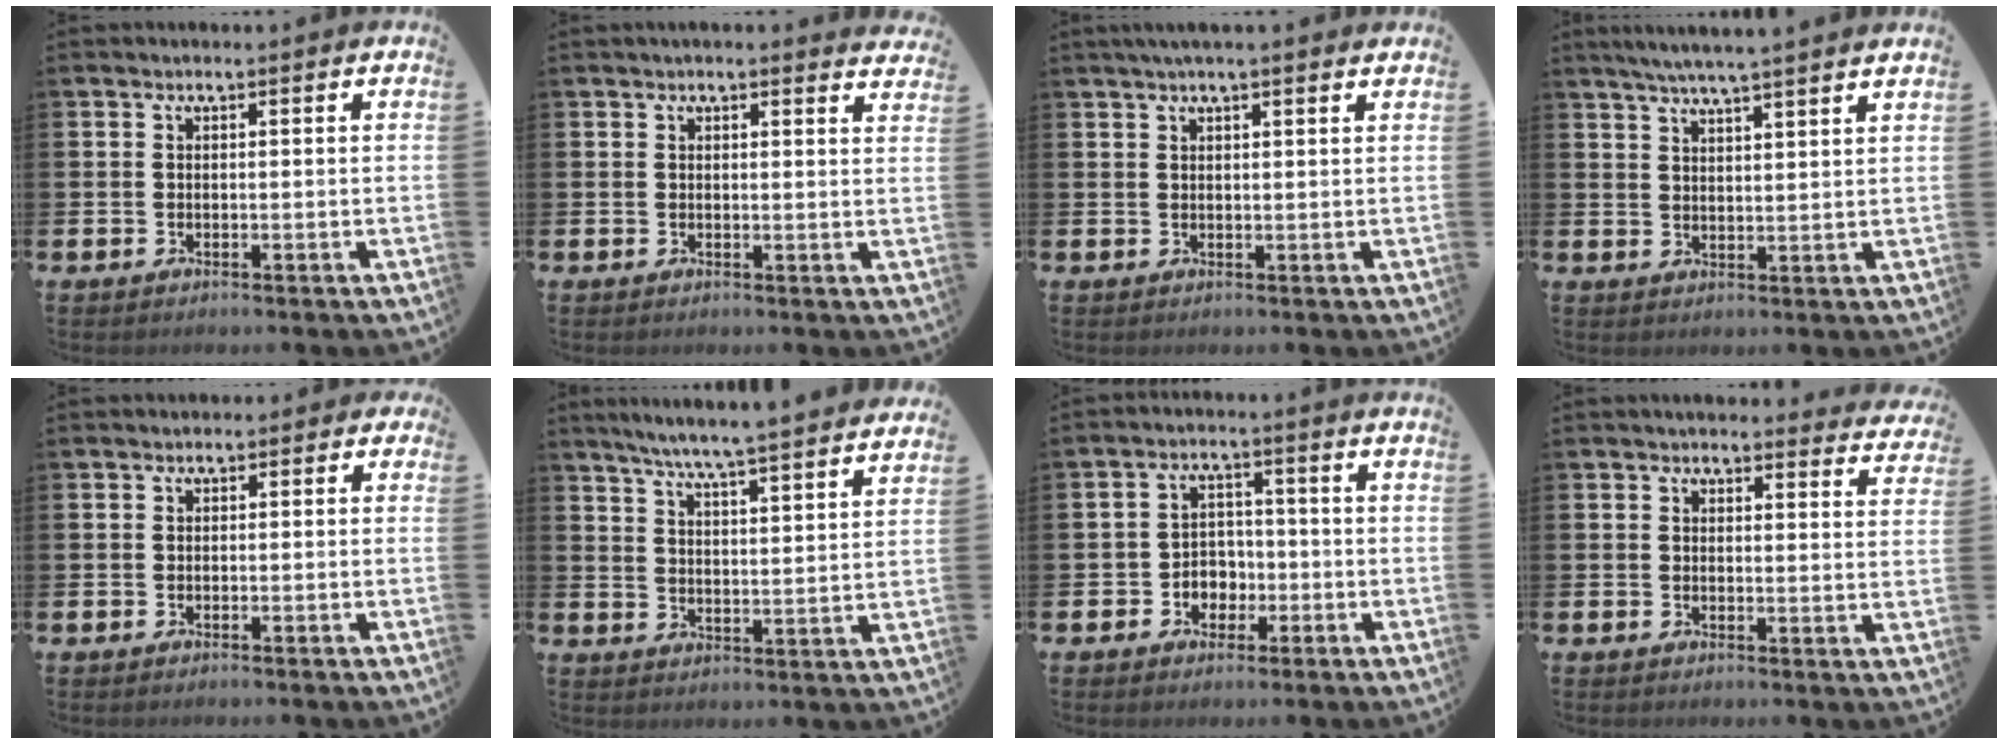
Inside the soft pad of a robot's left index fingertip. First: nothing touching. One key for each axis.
{"total": 1.7, "fx": 1.7, "fy": 0.0, "fz": 0.1, "tx": -0.003, "ty": -0.007, "tz": 0.030}
{"total": 2.4, "fx": 2.1, "fy": 0.0, "fz": 1.2, "tx": -0.023, "ty": -0.001, "tz": 0.037}
{"total": 4.9, "fx": 4.7, "fy": -0.8, "fz": 1.3, "tx": -0.044, "ty": -0.017, "tz": 0.084}
{"total": 0.8, "fx": -0.4, "fy": 0.6, "fz": 0.2, "tx": -0.011, "ty": 0.009, "tz": -0.010}
{"total": 6.8, "fx": 6.4, "fy": -0.5, "fz": 2.0, "tx": -0.054, "ty": -0.047, "tz": 0.110}
{"total": 3.5, "fx": -1.3, "fy": 3.2, "fz": 1.0, "tx": -0.026, "ty": 0.003, "tz": -0.032}
{"total": 3.2, "fx": 3.2, "fy": 0.4, "fz": 0.2, "tx": 0.001, "ty": -0.019, "tz": 0.056}